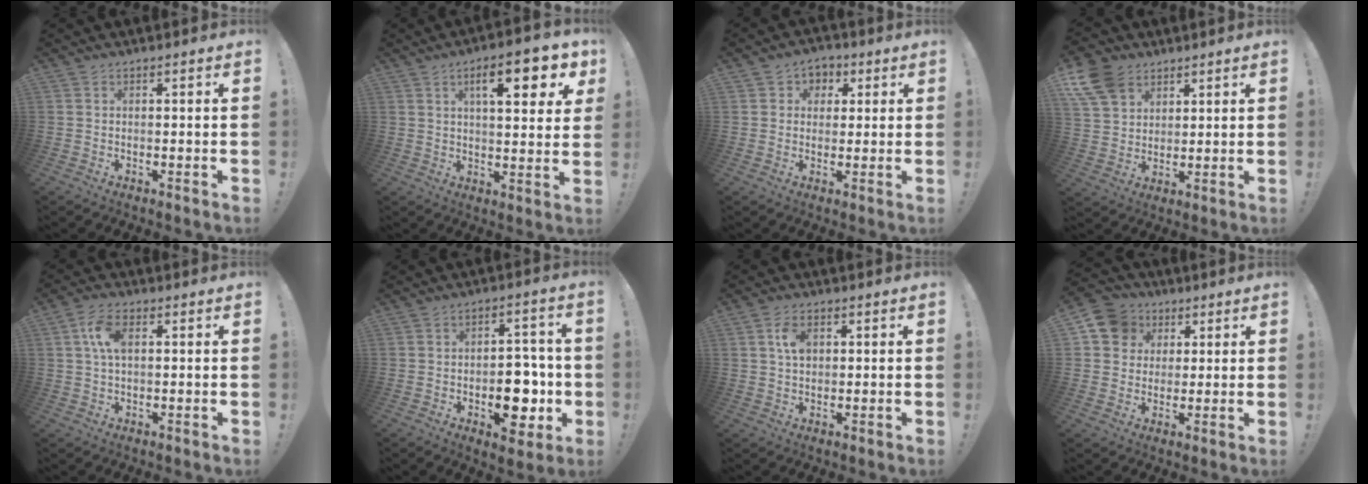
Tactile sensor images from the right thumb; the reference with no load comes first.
{"total": 13.0, "force": [5.3, 3.8, 11.2], "torque": [-0.156, -0.016, 0.078]}
{"total": 4.9, "force": [0.5, 4.6, 1.5], "torque": [-0.008, 0.004, 0.008]}
{"total": 10.9, "force": [6.1, 7.8, 4.7], "torque": [-0.089, -0.029, 0.122]}
{"total": 7.1, "force": [1.6, 4.0, 5.7], "torque": [-0.106, 0.004, 0.027]}
{"total": 13.4, "force": [-3.4, 8.6, 9.7], "torque": [-0.099, 0.019, -0.049]}
{"total": 5.3, "force": [1.3, 3.5, 3.8], "torque": [-0.059, 0.003, 0.023]}
{"total": 10.5, "force": [3.7, 9.2, 3.6], "torque": [-0.045, -0.012, 0.074]}